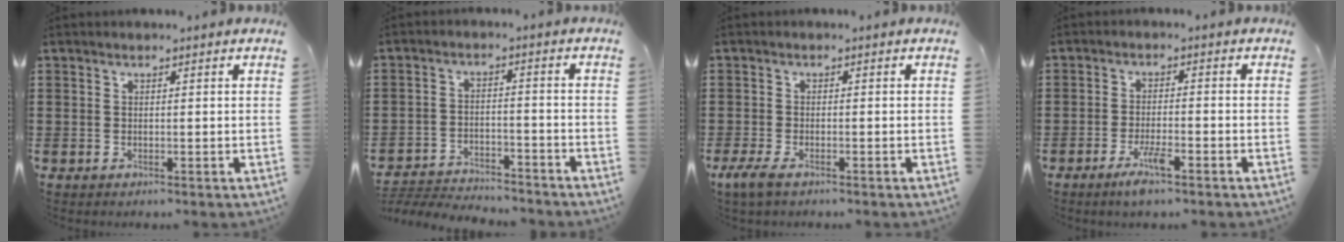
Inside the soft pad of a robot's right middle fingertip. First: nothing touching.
{"total": 4.3, "force": [-4.3, 0.5, 0.5], "torque": [-0.020, 0.000, -0.092]}
{"total": 2.5, "force": [-1.5, 0.6, 1.9], "torque": [-0.056, -0.008, -0.033]}
{"total": 4.5, "force": [-2.6, 0.6, 3.6], "torque": [-0.071, -0.007, -0.047]}